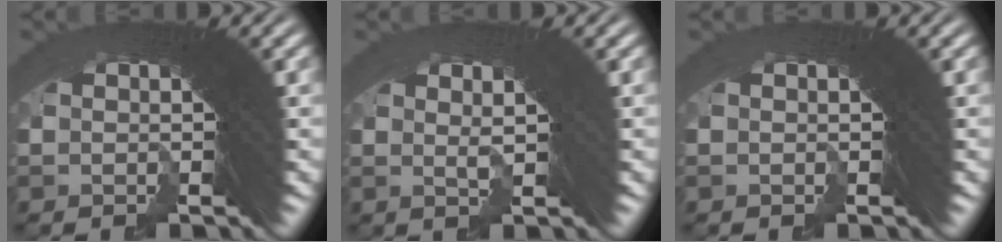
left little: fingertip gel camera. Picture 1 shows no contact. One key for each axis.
{"total": 2.3, "fx": 1.1, "fy": 0.6, "fz": 1.9, "tx": -0.022, "ty": 0.012, "tz": 0.015}
{"total": 0.0}